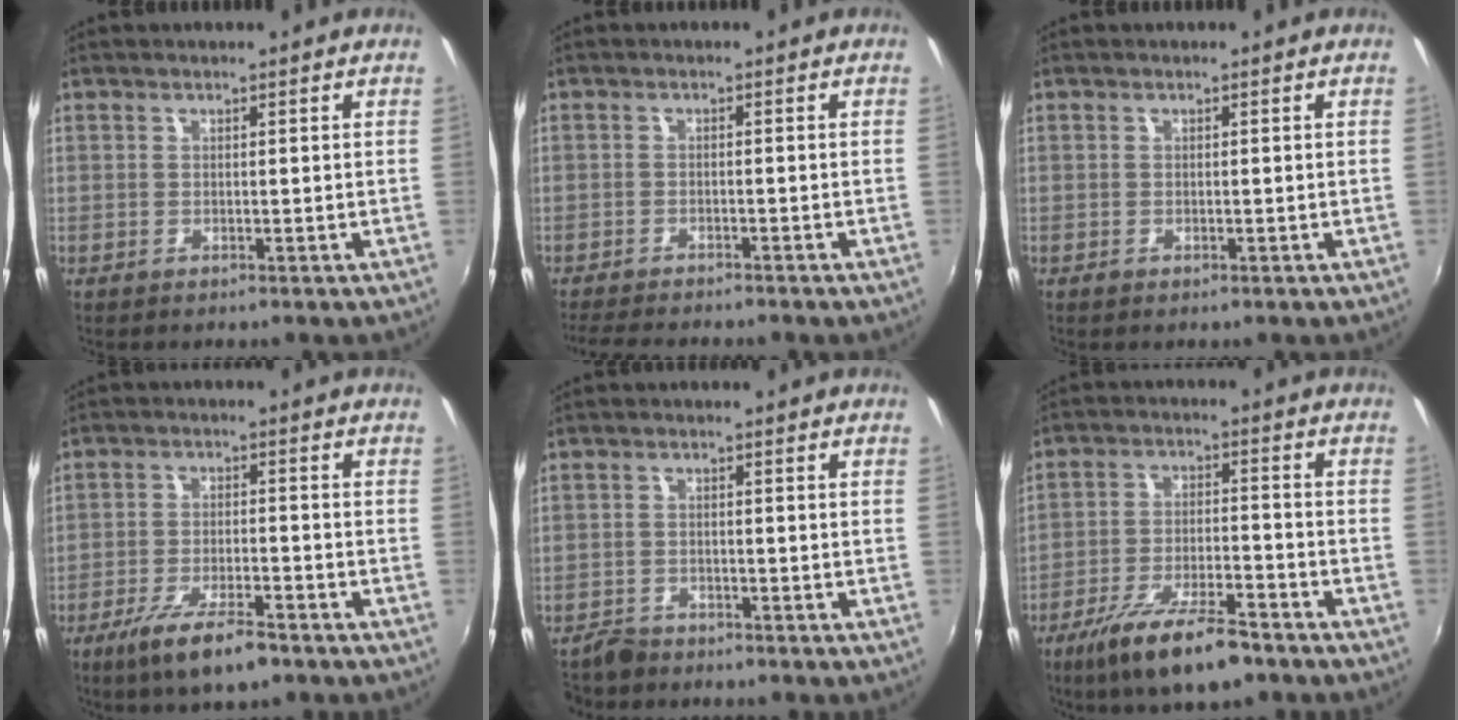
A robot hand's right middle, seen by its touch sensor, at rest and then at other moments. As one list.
[{"total": 7.4, "force": [-6.7, 1.0, 2.9], "torque": [-0.073, -0.018, -0.108]}, {"total": 0.6, "force": [-0.4, 0.4, 0.2], "torque": [-0.003, -0.004, -0.009]}, {"total": 9.8, "force": [-6.8, 2.3, 6.6], "torque": [-0.148, -0.023, -0.118]}, {"total": 3.5, "force": [-3.1, 1.7, 0.2], "torque": [-0.019, 0.003, -0.059]}, {"total": 13.9, "force": [-10.0, 3.9, 8.8], "torque": [-0.182, -0.026, -0.169]}]